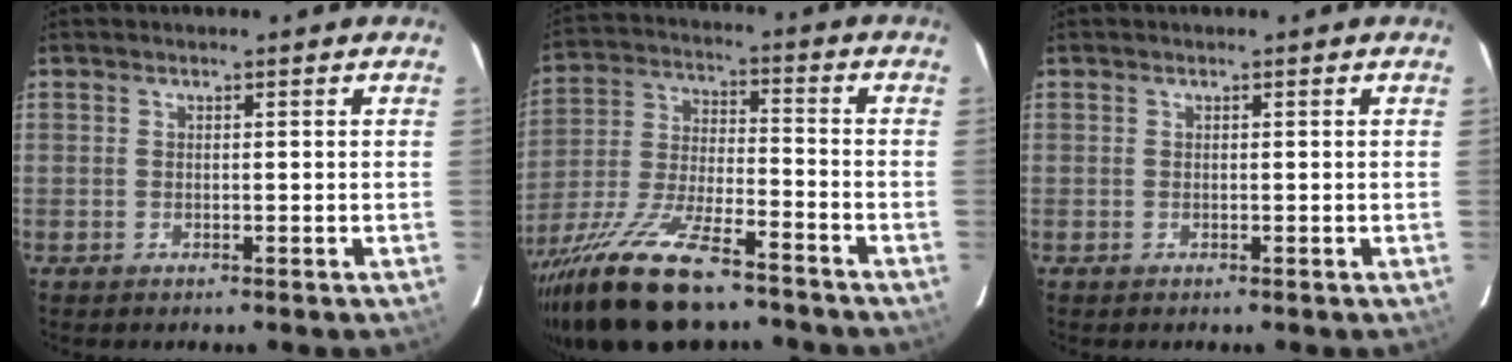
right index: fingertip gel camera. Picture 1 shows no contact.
{"total": 20.9, "force": [-15.6, 5.7, 12.6], "torque": [-0.260, -0.043, -0.272]}
{"total": 0.0}